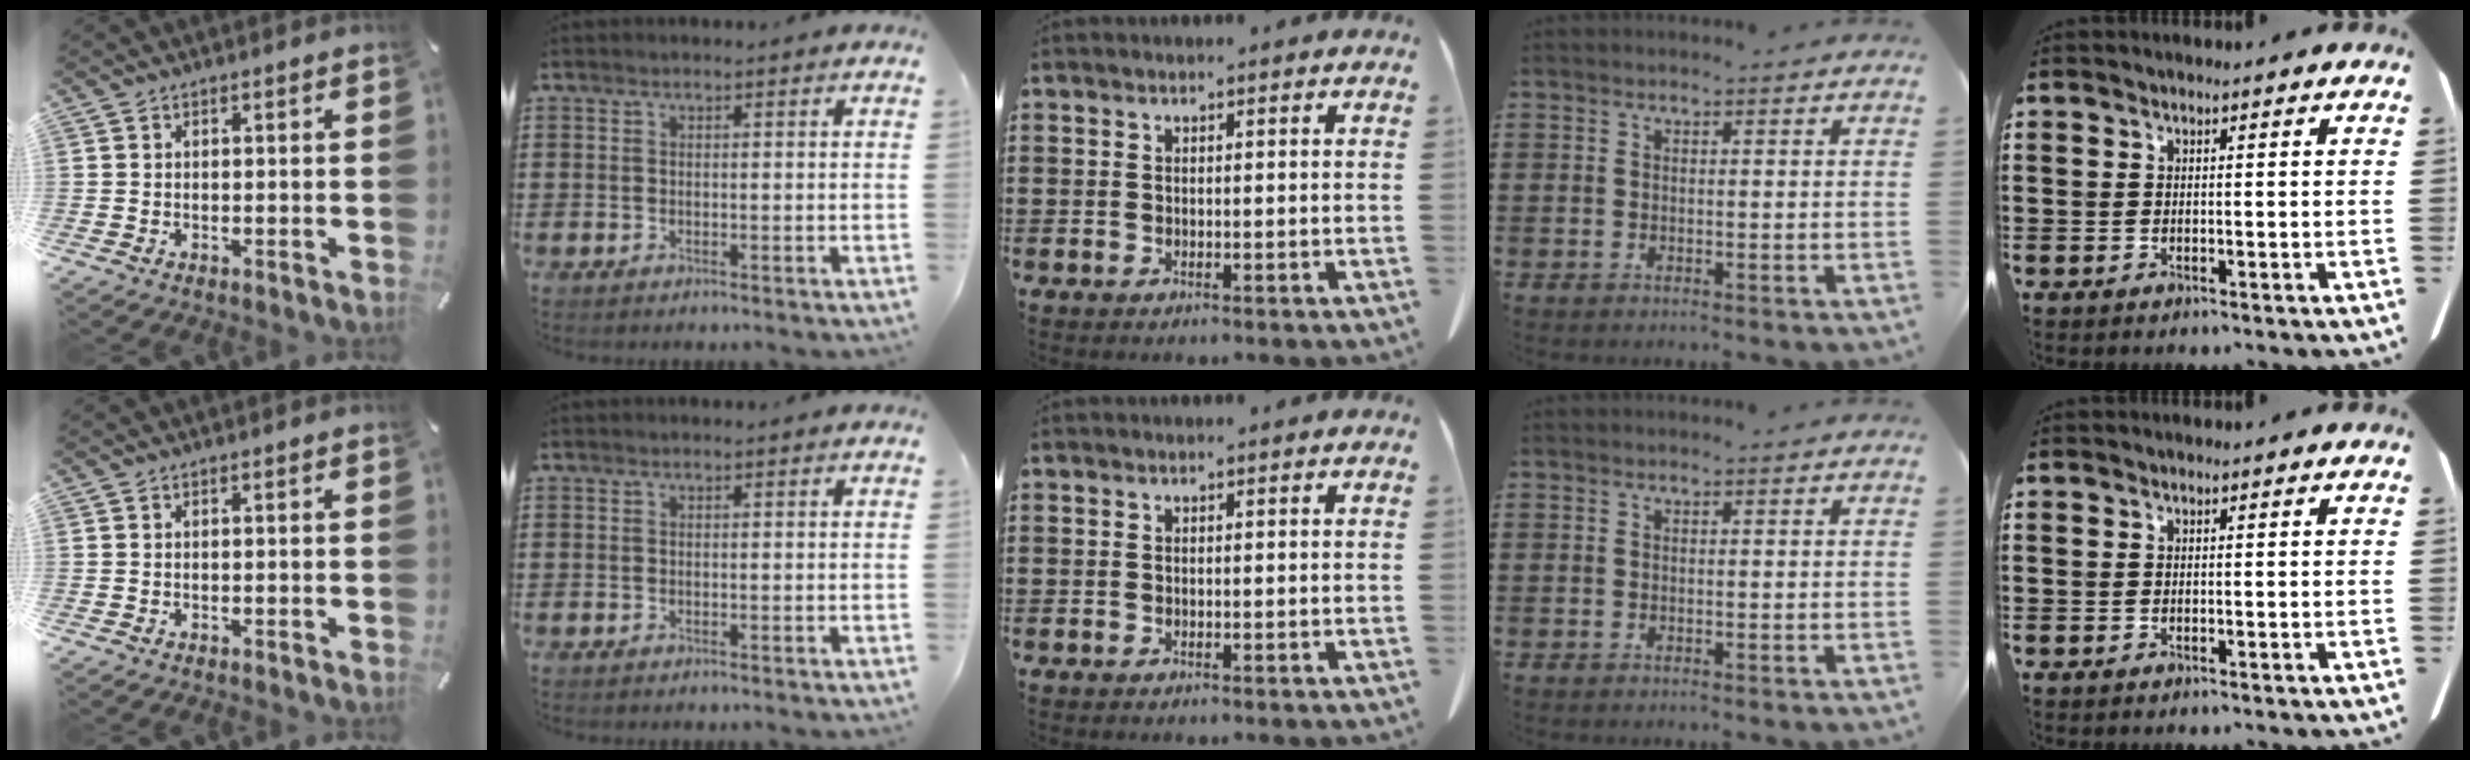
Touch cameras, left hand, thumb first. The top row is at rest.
{}